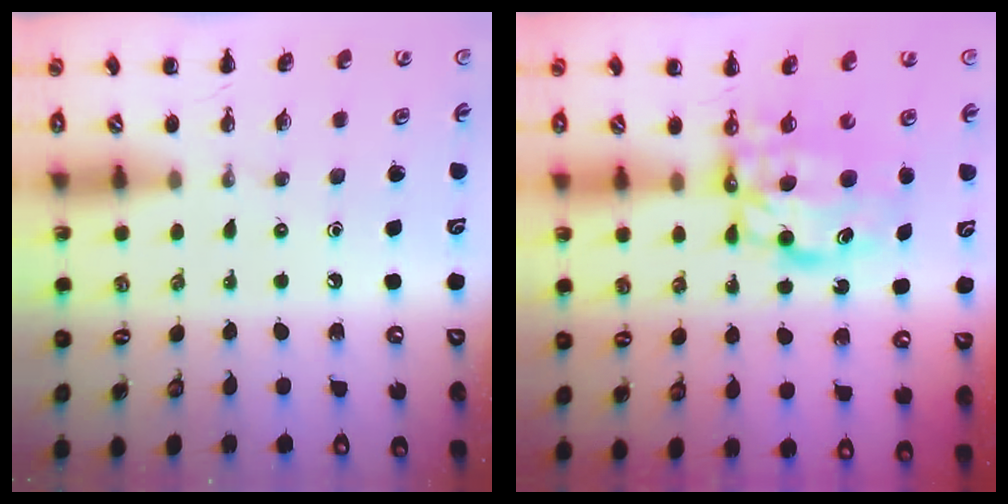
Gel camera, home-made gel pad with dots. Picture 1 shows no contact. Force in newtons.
{"total": 7.9, "press": 7.7, "slide": 1.4}